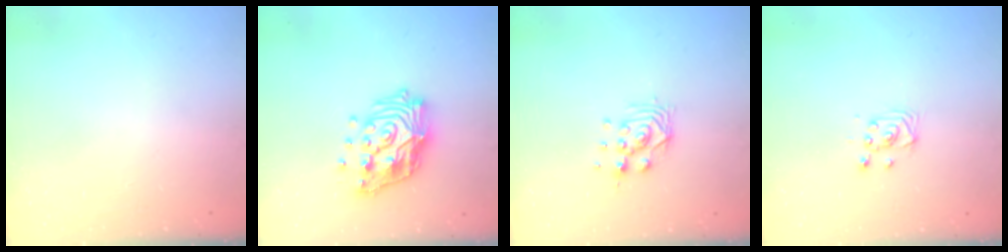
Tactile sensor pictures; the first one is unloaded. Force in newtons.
{"total": 17.3, "press": 17.1, "slide": 2.1}
{"total": 7.9, "press": 7.8, "slide": 0.6}
{"total": 3.5, "press": 3.5, "slide": 0.4}